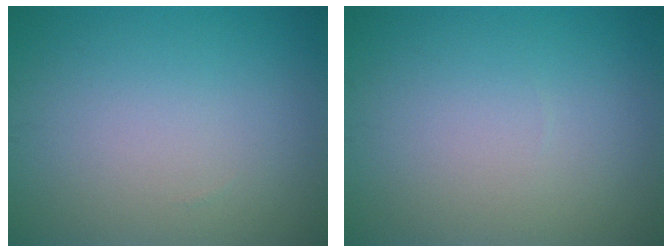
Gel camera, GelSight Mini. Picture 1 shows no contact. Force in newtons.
{"total": 0.0}